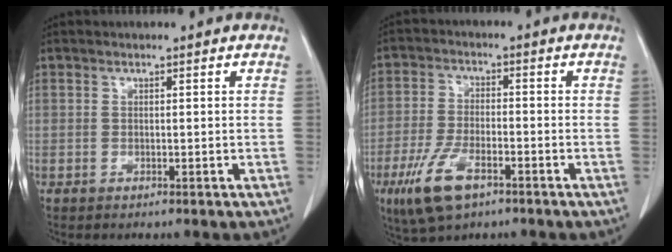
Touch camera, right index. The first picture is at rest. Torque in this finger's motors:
{"motor_torque": [-0.08, -0.12, -0.06, -0.03]}